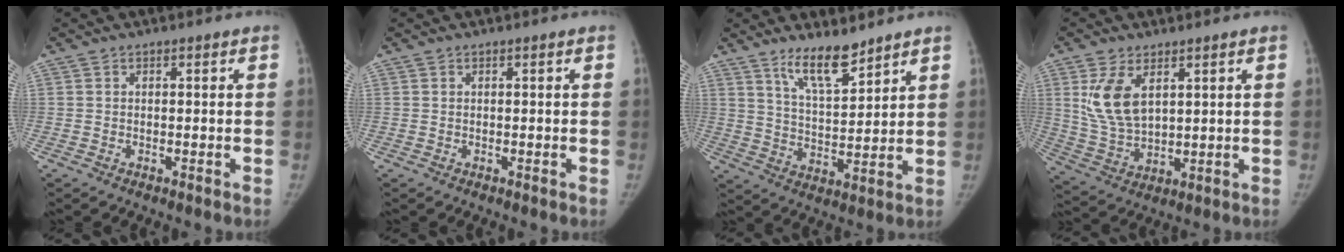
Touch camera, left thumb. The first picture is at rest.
{"total": 0.0}
{"total": 9.0, "force": [7.0, 2.4, 5.1], "torque": [-0.071, -0.057, 0.132]}
{"total": 9.7, "force": [3.8, 5.3, 7.3], "torque": [-0.130, -0.015, 0.086]}